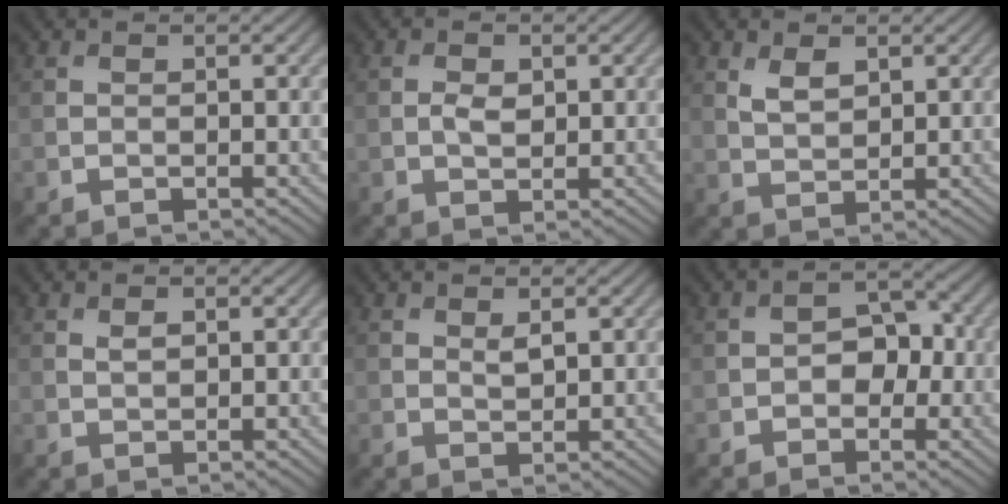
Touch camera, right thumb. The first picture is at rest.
{"total": 1.9, "force": [0.1, 1.1, 1.5], "torque": [-0.031, -0.001, 0.002]}
{"total": 2.5, "force": [1.4, 1.3, 1.7], "torque": [-0.040, -0.004, 0.033]}
{"total": 1.0, "force": [0.5, 0.5, 0.7], "torque": [-0.017, -0.002, 0.011]}
{"total": 1.3, "force": [0.7, 0.5, 0.9], "torque": [-0.021, -0.006, 0.015]}
{"total": 3.6, "force": [-0.7, 2.6, 2.4], "torque": [-0.029, 0.001, -0.017]}